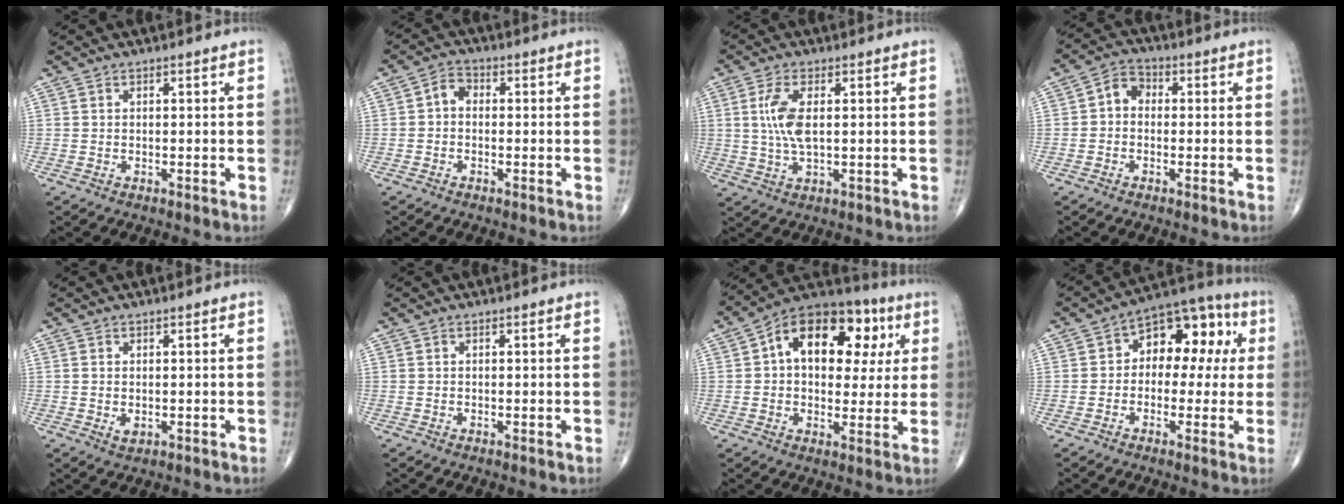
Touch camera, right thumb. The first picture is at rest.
{"total": 3.0, "force": [-0.2, 2.2, 2.0], "torque": [-0.023, 0.012, -0.015]}
{"total": 6.7, "force": [1.0, 2.7, 6.1], "torque": [-0.137, -0.002, 0.021]}
{"total": 4.5, "force": [-0.2, 3.6, 2.8], "torque": [-0.030, 0.016, -0.018]}
{"total": 1.7, "force": [-0.1, 1.0, 1.3], "torque": [-0.024, -0.002, 0.000]}
{"total": 0.0}
{"total": 19.1, "force": [5.1, 11.9, 14.1], "torque": [-0.163, 0.021, 0.067]}
{"total": 13.1, "force": [1.8, 8.6, 9.8], "torque": [-0.080, 0.043, 0.010]}